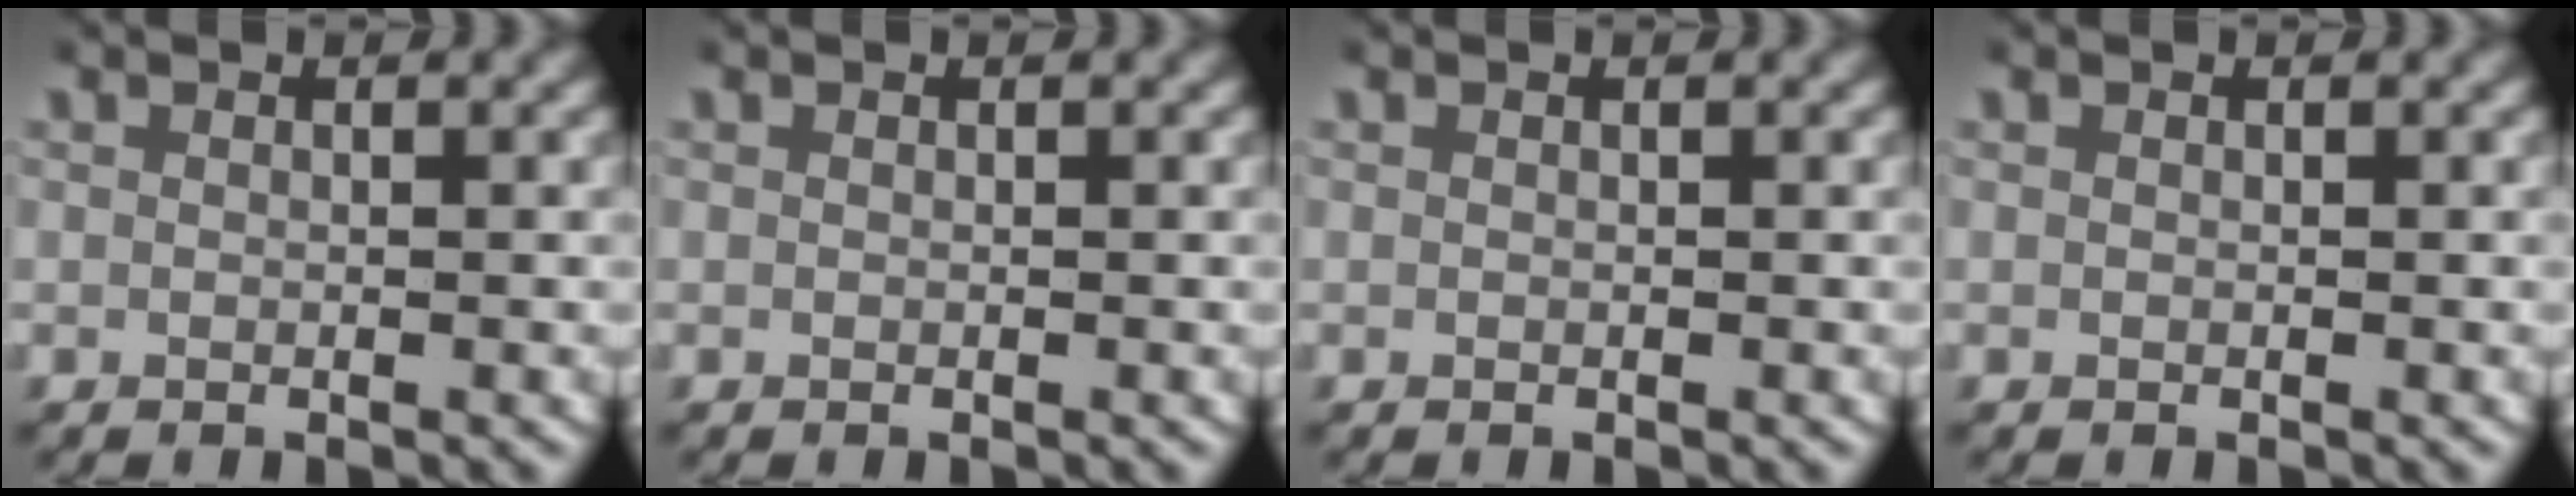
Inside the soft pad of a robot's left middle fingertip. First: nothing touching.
{"total": 0.0}
{"total": 0.0}
{"total": 0.0}